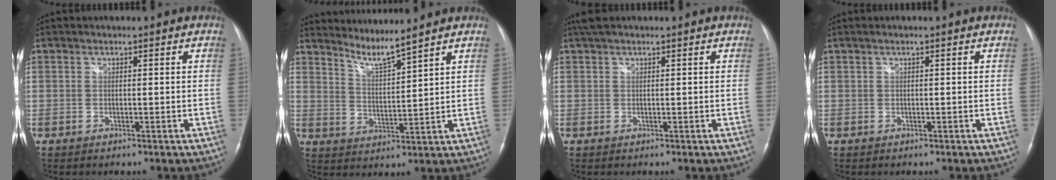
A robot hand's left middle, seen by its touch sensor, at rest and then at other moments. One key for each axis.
{"total": 4.9, "fx": 4.5, "fy": -1.3, "fz": 1.5, "tx": -0.037, "ty": -0.017, "tz": 0.090}
{"total": 3.0, "fx": 2.2, "fy": 0.6, "fz": 1.9, "tx": -0.037, "ty": 0.032, "tz": 0.042}
{"total": 0.9, "fx": 0.3, "fy": 0.0, "fz": 0.8, "tx": -0.019, "ty": 0.004, "tz": 0.003}